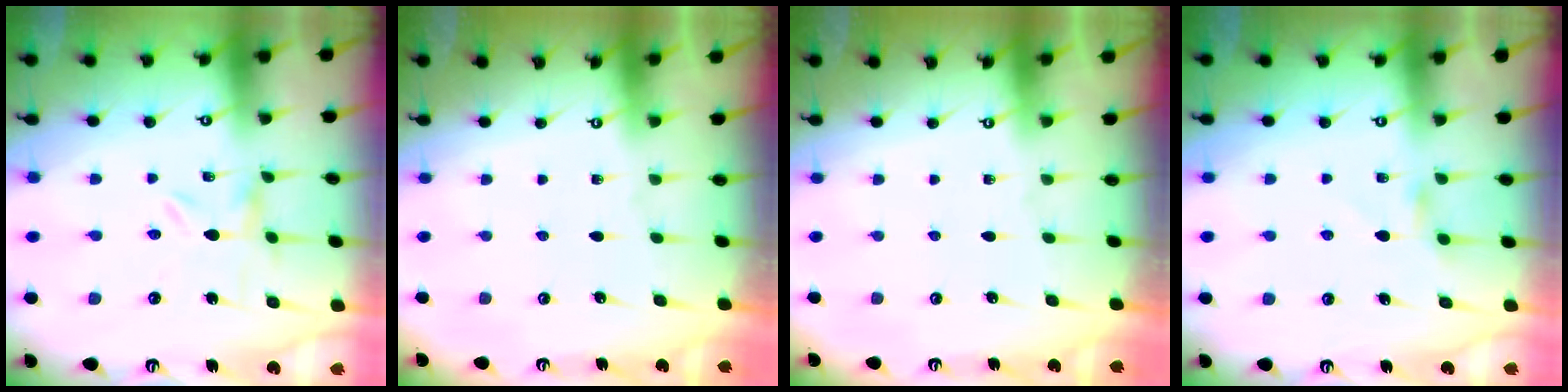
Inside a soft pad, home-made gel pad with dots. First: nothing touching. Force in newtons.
{"total": 0.0}
{"total": 0.0}
{"total": 3.2, "press": 3.2, "slide": 0.6}